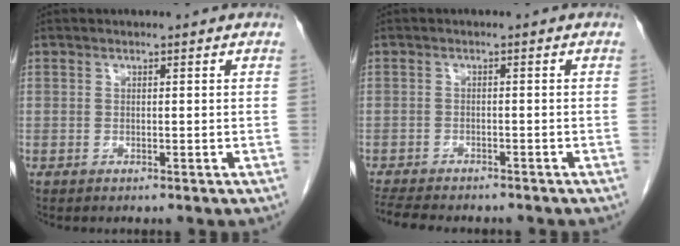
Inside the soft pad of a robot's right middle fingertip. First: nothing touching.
{"total": 9.2, "force": [-7.9, 2.4, 3.9], "torque": [-0.069, -0.006, -0.115]}